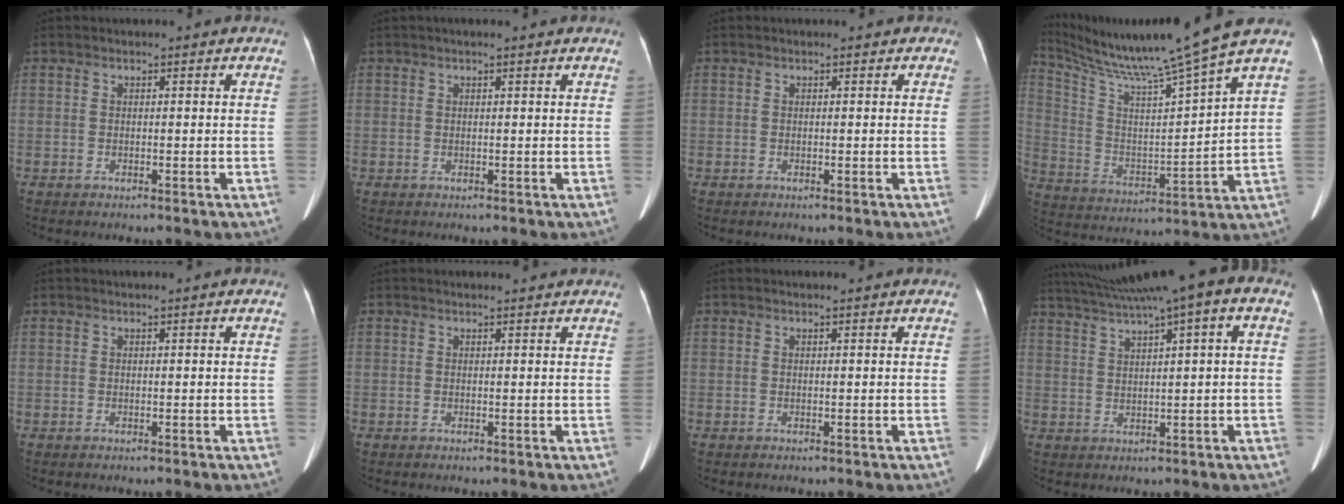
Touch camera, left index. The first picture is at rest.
{"total": 2.6, "force": [2.3, -0.1, 1.3], "torque": [-0.016, 0.017, 0.029]}
{"total": 1.4, "force": [1.1, 0.7, 0.7], "torque": [-0.002, 0.021, 0.009]}
{"total": 17.9, "force": [15.1, -3.1, 9.1], "torque": [-0.172, -0.033, 0.257]}
{"total": 1.0, "force": [0.8, -0.2, 0.5], "torque": [-0.010, 0.015, 0.019]}
{"total": 3.6, "force": [3.5, 0.2, 1.0], "torque": [-0.015, 0.015, 0.040]}
{"total": 1.8, "force": [1.6, -0.1, 0.8], "torque": [-0.010, 0.015, 0.023]}
{"total": 11.1, "force": [6.7, 0.3, 8.8], "torque": [-0.156, 0.047, 0.101]}